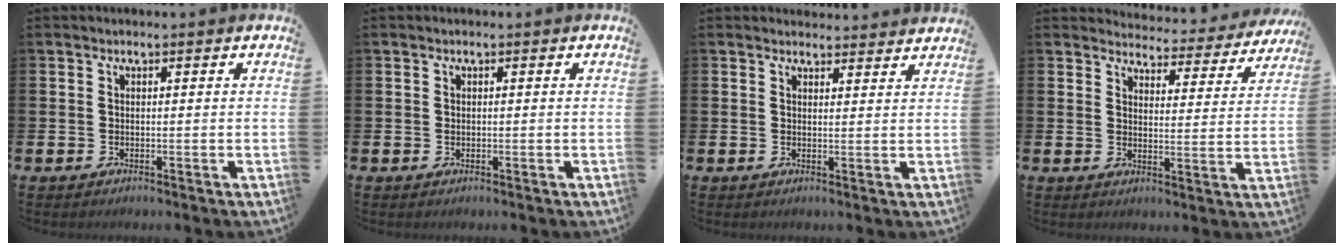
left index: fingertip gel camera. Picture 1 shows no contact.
{"total": 0.0}
{"total": 2.4, "force": [2.4, 0.3, -0.2], "torque": [0.005, -0.016, 0.043]}
{"total": 3.9, "force": [3.8, 0.7, 0.4], "torque": [-0.018, -0.034, 0.061]}